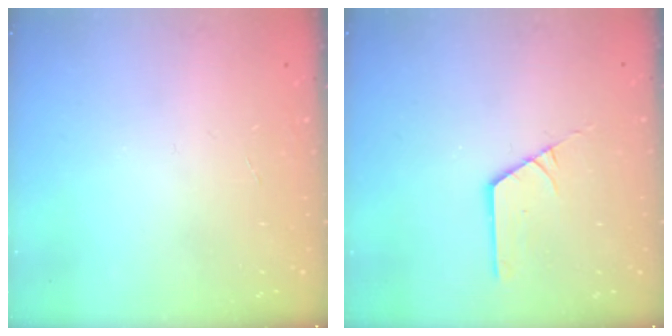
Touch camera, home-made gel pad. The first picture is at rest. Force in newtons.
{"total": 2.3, "press": 2.3, "slide": 0.3}